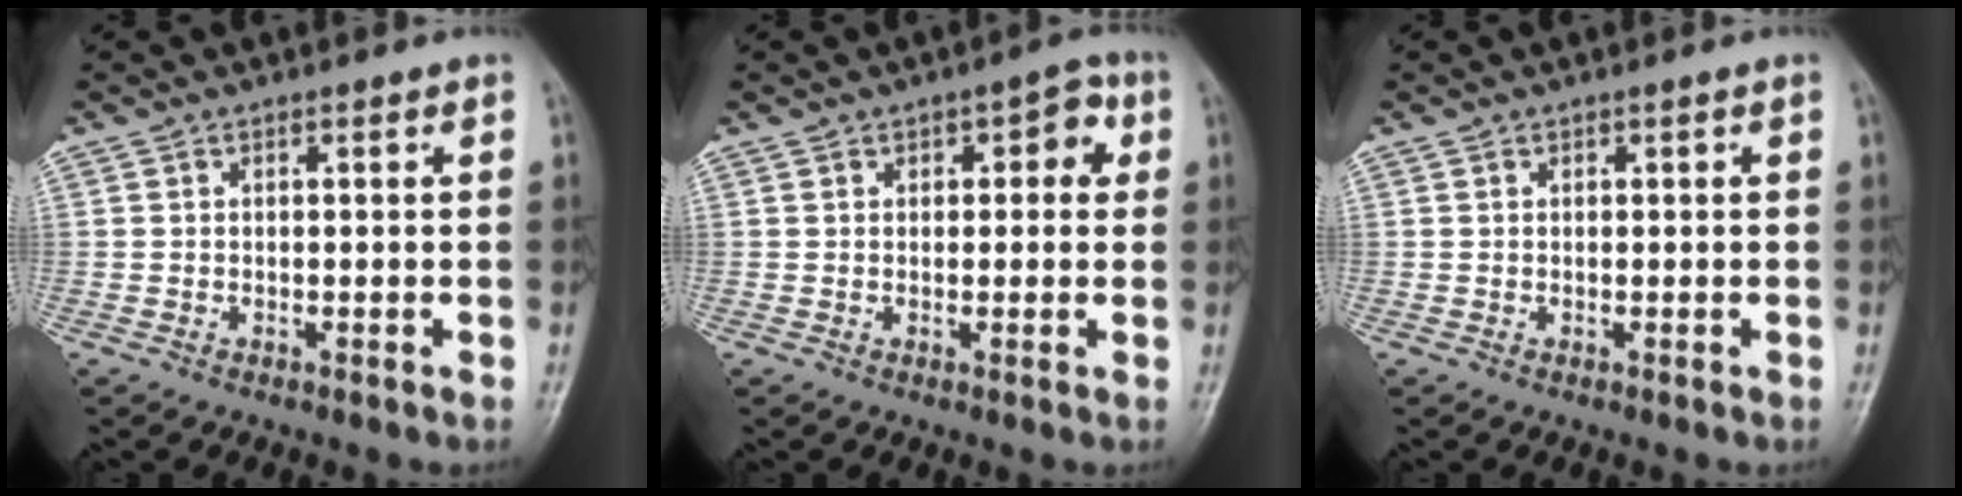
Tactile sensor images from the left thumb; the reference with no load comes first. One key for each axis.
{"total": 4.9, "fx": 1.6, "fy": 2.8, "fz": 3.7, "tx": -0.017, "ty": 0.003, "tz": 0.012}
{"total": 0.0}